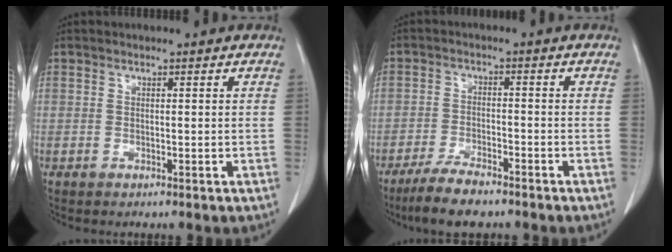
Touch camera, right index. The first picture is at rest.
{"total": 6.3, "force": [-5.2, 1.3, 3.4], "torque": [-0.067, -0.013, -0.094]}